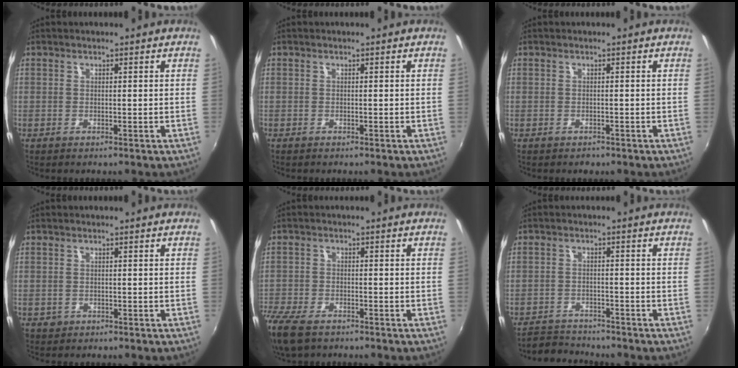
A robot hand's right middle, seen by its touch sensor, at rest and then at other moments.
{"total": 0.0}
{"total": 1.0, "force": [-0.7, 0.6, 0.1], "torque": [-0.006, -0.002, -0.009]}
{"total": 1.3, "force": [-0.5, 1.2, 0.3], "torque": [-0.008, -0.004, -0.004]}
{"total": 9.8, "force": [-7.1, 4.3, 5.3], "torque": [-0.146, -0.038, -0.139]}
{"total": 4.7, "force": [-4.5, 1.2, 0.1], "torque": [-0.022, 0.003, -0.082]}